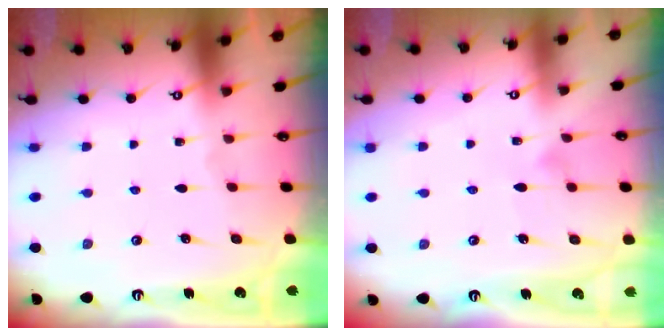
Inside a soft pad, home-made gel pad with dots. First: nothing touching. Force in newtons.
{"total": 4.9, "press": 4.9, "slide": 0.4}